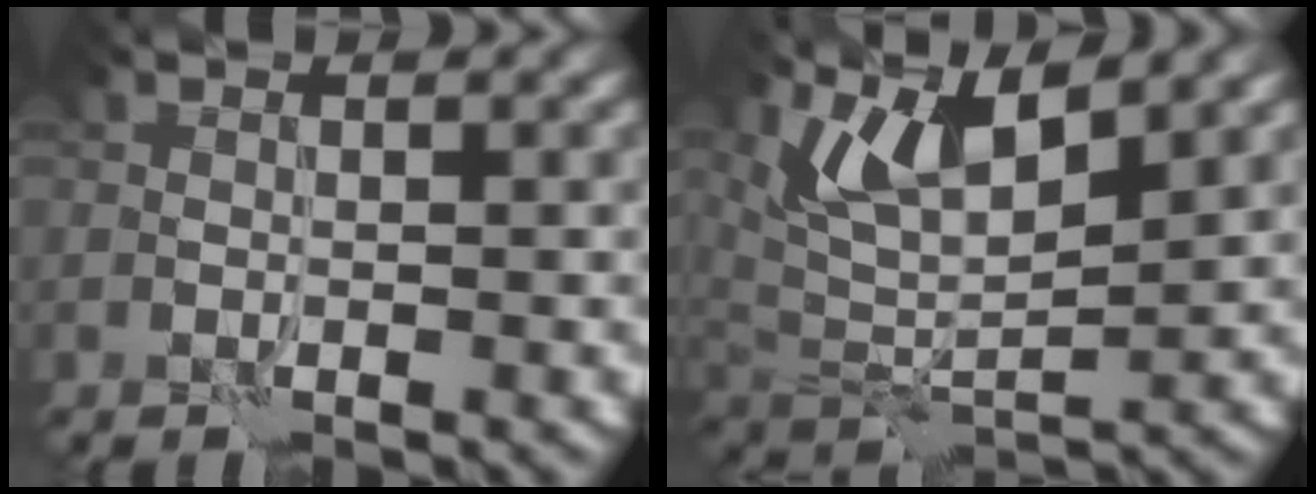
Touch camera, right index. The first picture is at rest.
{"total": 6.8, "force": [4.6, 2.1, 4.6], "torque": [-0.102, -0.003, 0.088]}